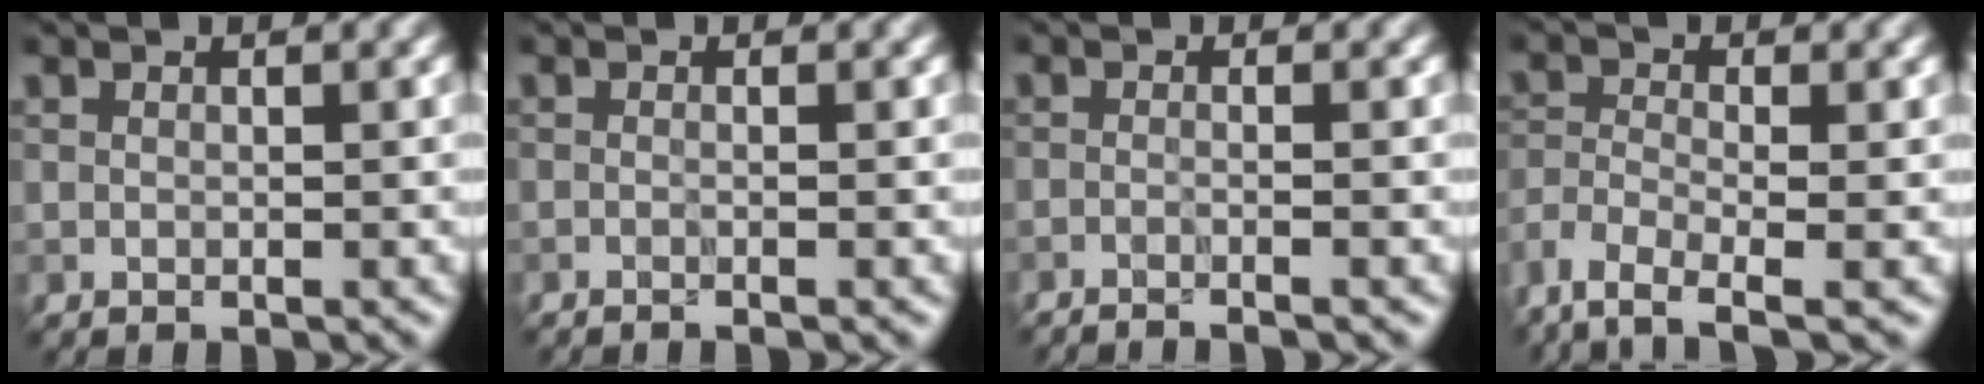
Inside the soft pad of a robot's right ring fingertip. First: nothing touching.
{"total": 1.2, "force": [-0.4, 0.5, 1.0], "torque": [0.001, -0.008, -0.018]}
{"total": 2.6, "force": [-1.5, 0.7, 2.0], "torque": [-0.011, -0.001, -0.035]}
{"total": 4.8, "force": [-3.7, 1.3, 2.9], "torque": [-0.062, -0.008, -0.082]}